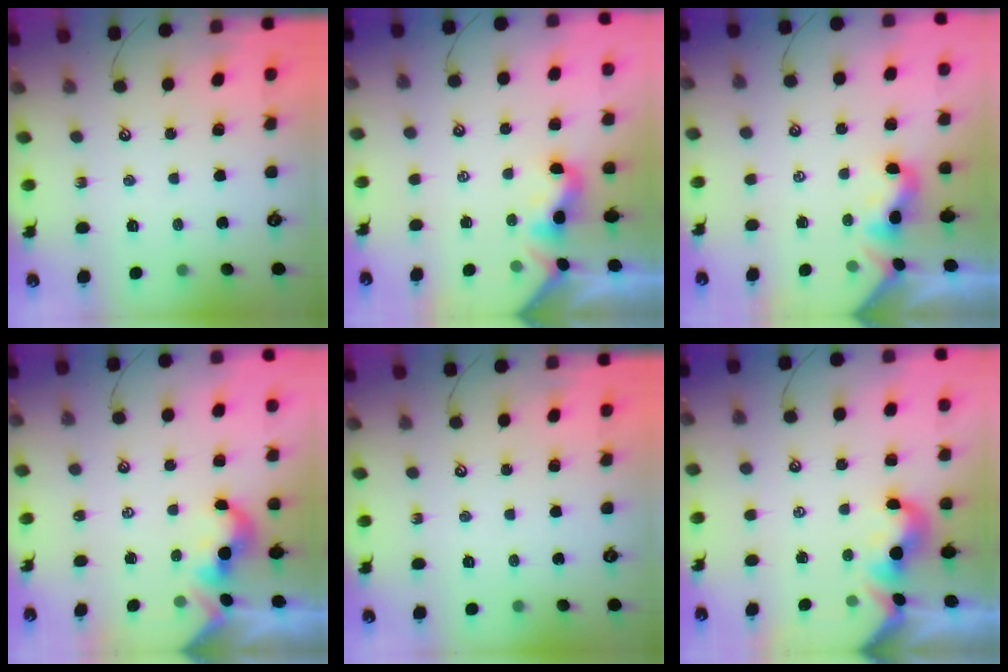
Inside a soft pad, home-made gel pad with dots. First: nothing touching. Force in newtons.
{"total": 2.0, "press": 2.0, "slide": 0.5}
{"total": 2.0, "press": 2.0, "slide": 0.5}
{"total": 1.7, "press": 1.6, "slide": 0.2}
{"total": 0.0}
{"total": 0.0}